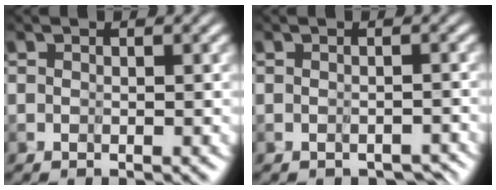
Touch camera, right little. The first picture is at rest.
{"total": 1.9, "force": [-1.6, 0.9, 0.1], "torque": [0.015, 0.006, -0.024]}